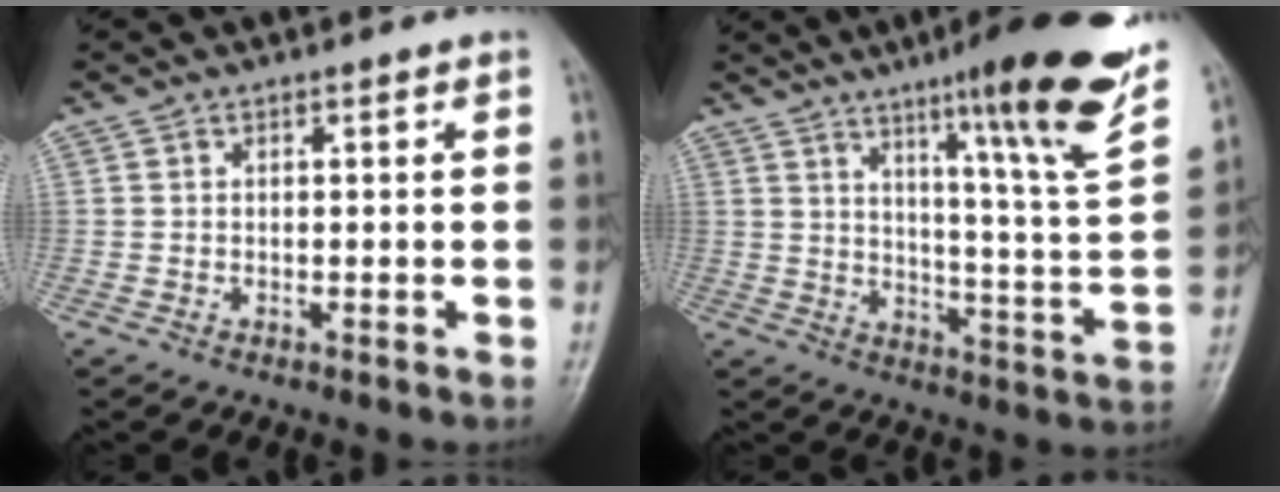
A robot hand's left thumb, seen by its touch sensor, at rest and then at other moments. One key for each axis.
{"total": 20.0, "fx": 12.4, "fy": 1.5, "fz": 15.6, "tx": -0.195, "ty": -0.067, "tz": 0.176}